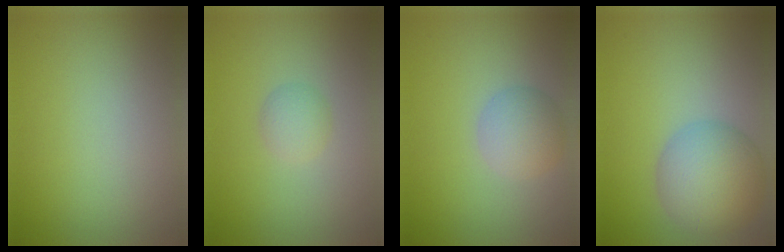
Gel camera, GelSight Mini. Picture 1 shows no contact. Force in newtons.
{"total": 1.5, "press": 1.5, "slide": 0.1}
{"total": 3.0, "press": 3.0, "slide": 0.2}
{"total": 6.3, "press": 6.3, "slide": 0.3}